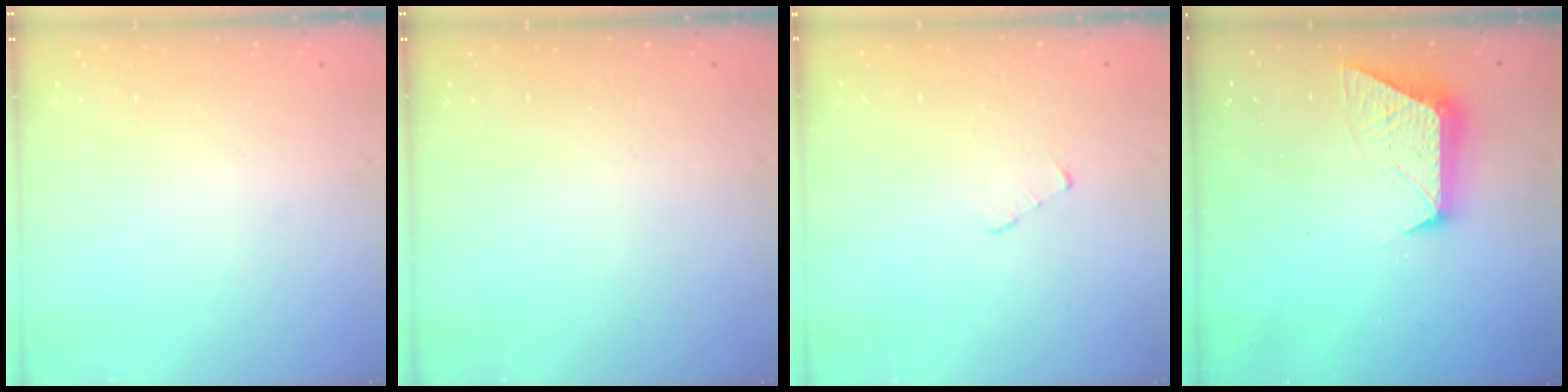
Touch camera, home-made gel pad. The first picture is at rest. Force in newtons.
{"total": 0.0}
{"total": 2.7, "press": 2.7, "slide": 0.3}
{"total": 11.0, "press": 10.9, "slide": 1.0}